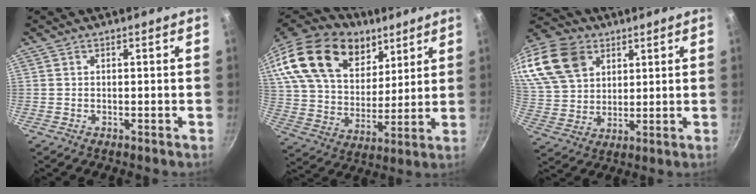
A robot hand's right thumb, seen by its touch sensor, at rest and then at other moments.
{"total": 28.7, "force": [15.9, 17.9, 15.8], "torque": [-0.288, -0.027, 0.283]}
{"total": 21.2, "force": [10.2, 15.1, 10.9], "torque": [-0.231, 0.004, 0.197]}